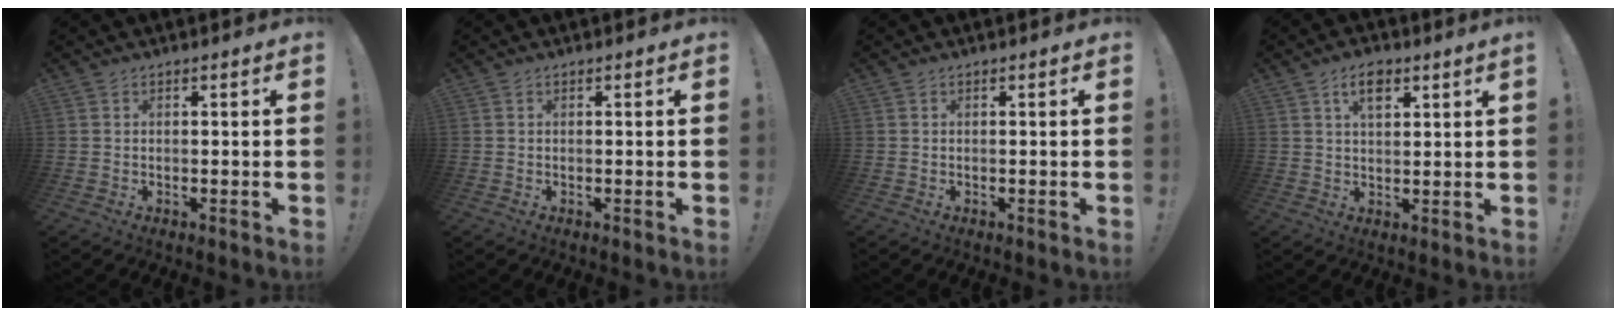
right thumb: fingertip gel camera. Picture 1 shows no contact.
{"total": 0.0}
{"total": 0.0}
{"total": 5.6, "force": [3.0, 2.4, 4.1], "torque": [-0.072, -0.003, 0.051]}